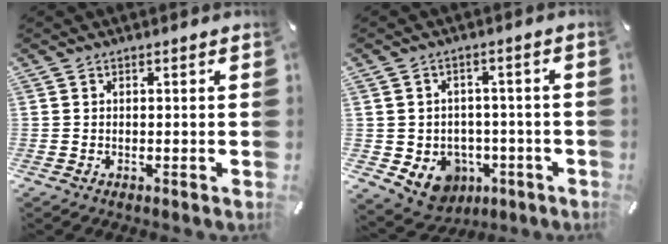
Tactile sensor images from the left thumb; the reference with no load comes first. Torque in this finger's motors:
{"motor_torque": [0.46, 0.83, 0.06, 0.05, 0.07]}